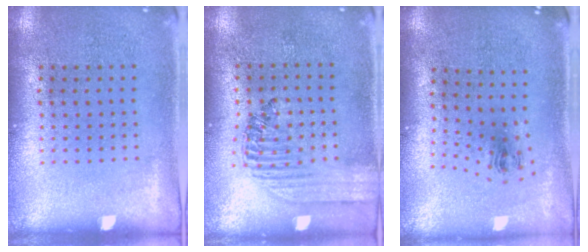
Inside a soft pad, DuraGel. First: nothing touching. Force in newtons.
{"total": 1.5, "press": 1.4, "slide": 0.6}
{"total": 1.0, "press": 0.4, "slide": 0.9}